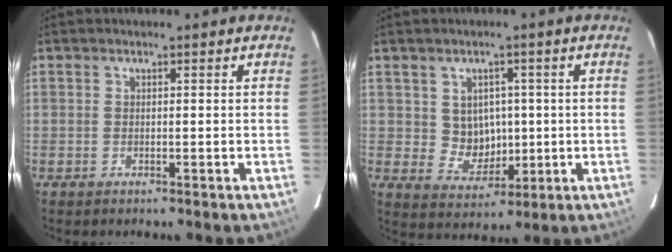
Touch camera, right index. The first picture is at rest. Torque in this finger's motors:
{"motor_torque": [0.08, 0.05, 0.02, 0.00]}